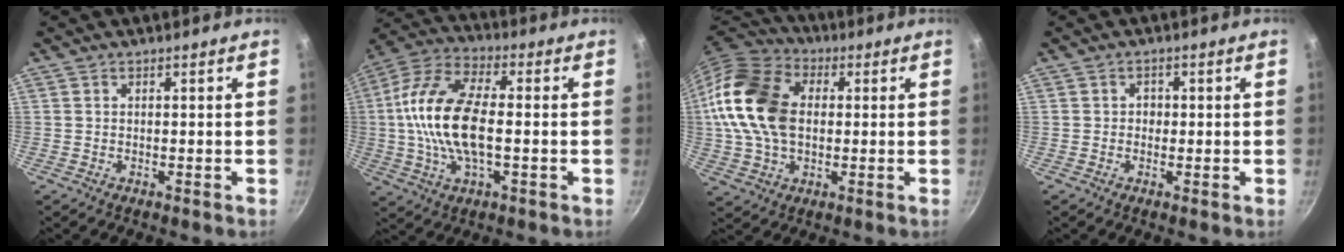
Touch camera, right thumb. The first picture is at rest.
{"total": 17.0, "force": [-0.5, 8.0, 15.0], "torque": [-0.288, 0.029, -0.028]}
{"total": 18.8, "force": [1.7, 13.4, 13.0], "torque": [-0.236, 0.026, 0.023]}
{"total": 1.8, "force": [-0.1, 1.6, 0.8], "torque": [-0.005, -0.001, -0.005]}